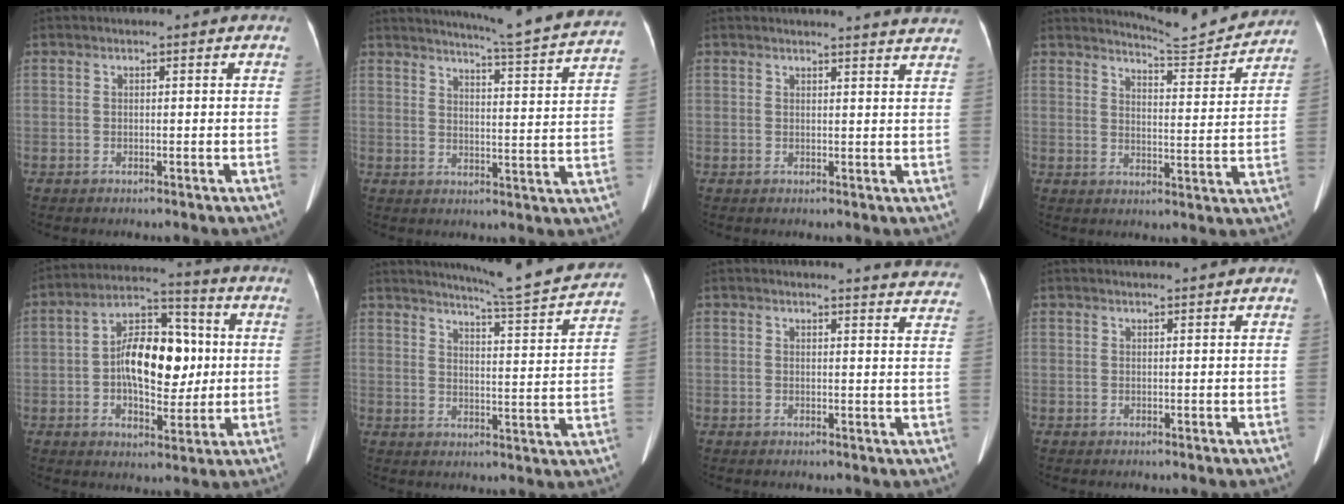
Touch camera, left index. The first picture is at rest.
{"total": 18.6, "force": [17.3, -1.1, 6.7], "torque": [-0.109, -0.068, 0.205]}
{"total": 8.9, "force": [8.7, -0.1, 1.9], "torque": [-0.017, -0.025, 0.074]}
{"total": 10.0, "force": [9.9, -0.4, 1.0], "torque": [-0.024, -0.024, 0.133]}
{"total": 12.8, "force": [0.2, 6.5, 11.0], "torque": [-0.191, 0.028, 0.008]}
{"total": 15.5, "force": [14.6, -0.6, 5.2], "torque": [-0.087, -0.039, 0.185]}
{"total": 11.8, "force": [11.6, 0.9, 1.7], "torque": [0.006, -0.065, 0.093]}
{"total": 2.1, "force": [2.0, -0.3, 0.6], "torque": [-0.007, 0.014, 0.033]}